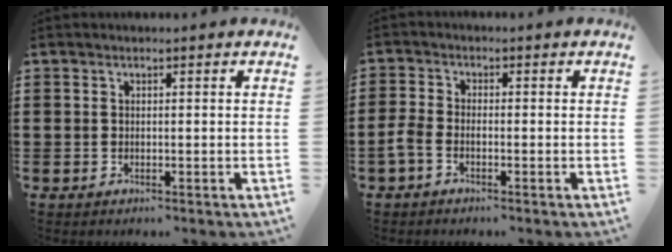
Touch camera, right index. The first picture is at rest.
{"total": 2.0, "force": [-1.3, 0.7, 1.4], "torque": [-0.042, -0.003, -0.029]}